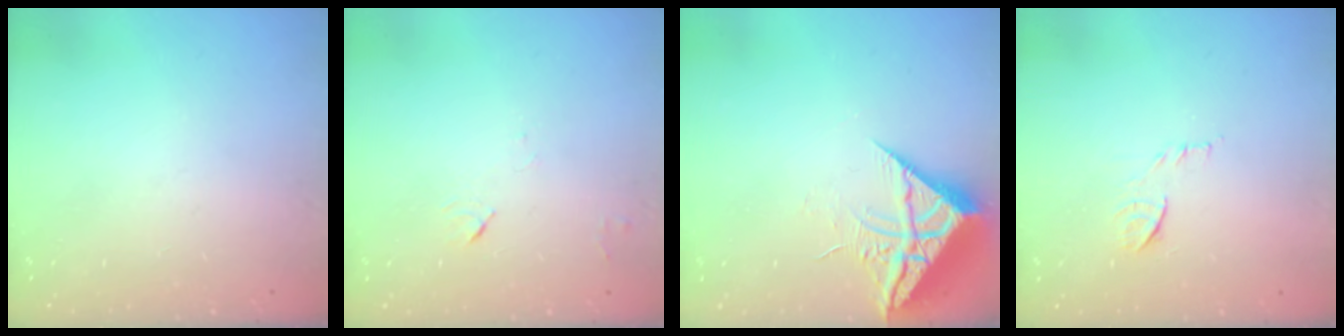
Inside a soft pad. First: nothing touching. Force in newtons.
{"total": 3.7, "press": 3.6, "slide": 0.5}
{"total": 10.0, "press": 9.9, "slide": 1.0}
{"total": 7.8, "press": 7.7, "slide": 0.7}